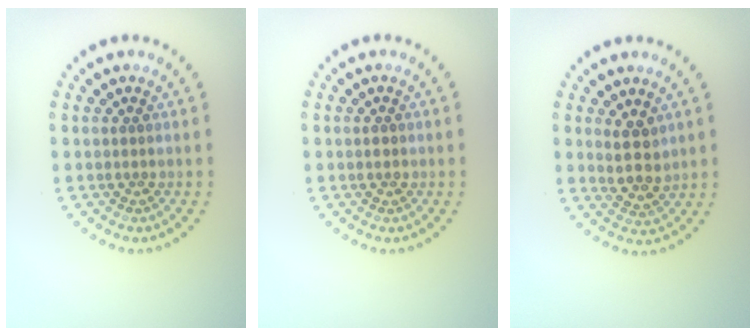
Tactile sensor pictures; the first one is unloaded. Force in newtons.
{"total": 1.1, "press": 1.1, "slide": 0.1}
{"total": 2.9, "press": 2.6, "slide": 1.4}